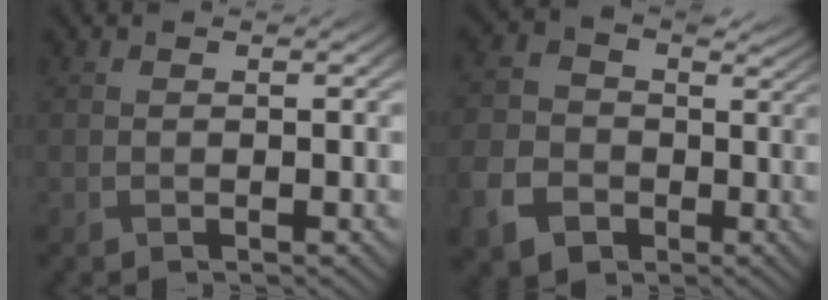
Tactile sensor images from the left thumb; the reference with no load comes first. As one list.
[{"total": 8.5, "force": [-2.1, 7.0, 4.3], "torque": [-0.124, -0.024, -0.049]}]